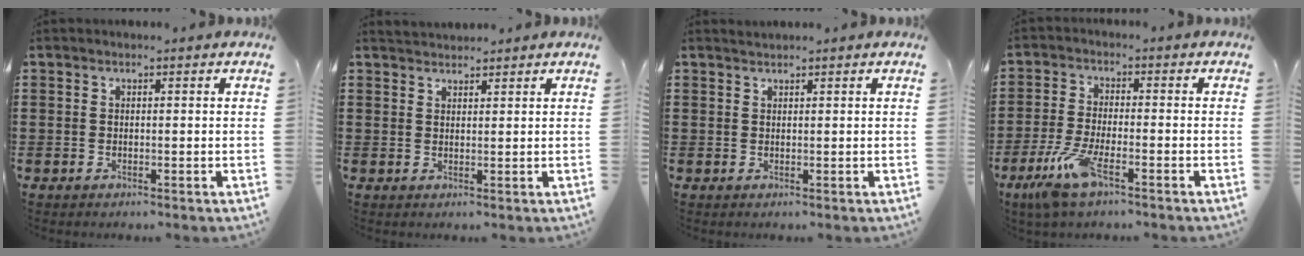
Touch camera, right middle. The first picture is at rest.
{"total": 1.8, "force": [1.8, 0.4, -0.1], "torque": [-0.003, 0.005, 0.035]}
{"total": 0.7, "force": [0.7, 0.0, 0.1], "torque": [-0.003, -0.001, 0.014]}
{"total": 6.8, "force": [-4.1, 1.5, 5.2], "torque": [-0.129, -0.016, -0.080]}